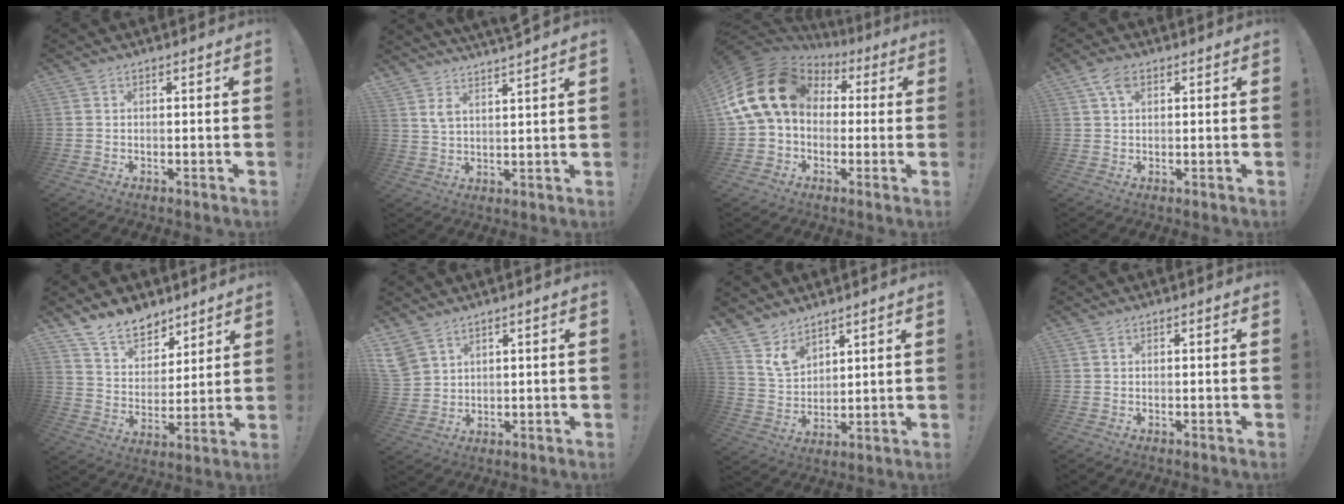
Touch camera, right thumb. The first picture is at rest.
{"total": 5.3, "force": [4.6, 1.0, 2.4], "torque": [-0.043, -0.025, 0.083]}
{"total": 18.7, "force": [3.9, 13.9, 11.9], "torque": [-0.212, -0.005, 0.079]}
{"total": 4.7, "force": [2.0, 2.6, 3.3], "torque": [-0.059, 0.002, 0.037]}
{"total": 12.4, "force": [10.0, 6.5, 3.3], "torque": [-0.062, -0.073, 0.193]}
{"total": 5.8, "force": [4.2, 3.6, 1.9], "torque": [-0.048, -0.019, 0.085]}
{"total": 8.7, "force": [6.9, 4.9, 2.1], "torque": [-0.040, -0.051, 0.137]}
{"total": 0.0}